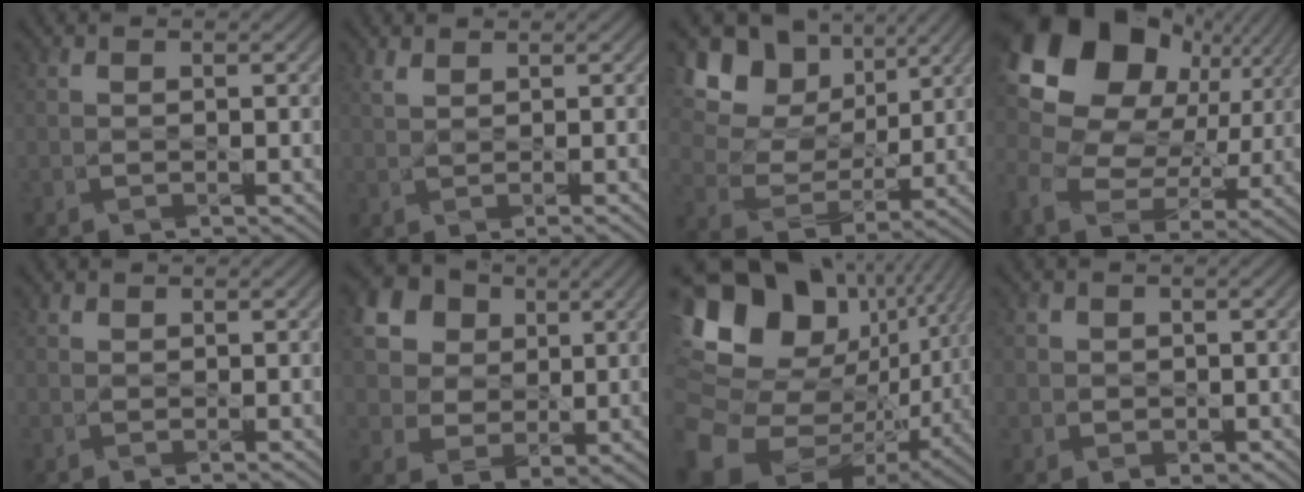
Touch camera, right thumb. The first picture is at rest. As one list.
[{"total": 1.4, "force": [1.0, 0.2, 1.0], "torque": [-0.027, 0.004, 0.022]}, {"total": 13.6, "force": [6.7, 9.3, 7.2], "torque": [-0.189, 0.038, 0.119]}, {"total": 18.0, "force": [4.8, 12.8, 11.7], "torque": [-0.264, 0.010, 0.090]}, {"total": 0.7, "force": [0.6, 0.4, 0.1], "torque": [-0.005, 0.000, 0.013]}, {"total": 15.9, "force": [6.2, 12.8, 7.1], "torque": [-0.220, 0.009, 0.144]}, {"total": 18.3, "force": [2.3, 13.5, 12.3], "torque": [-0.266, -0.026, 0.080]}, {"total": 1.9, "force": [0.2, 1.8, 0.5], "torque": [-0.016, -0.008, 0.003]}]